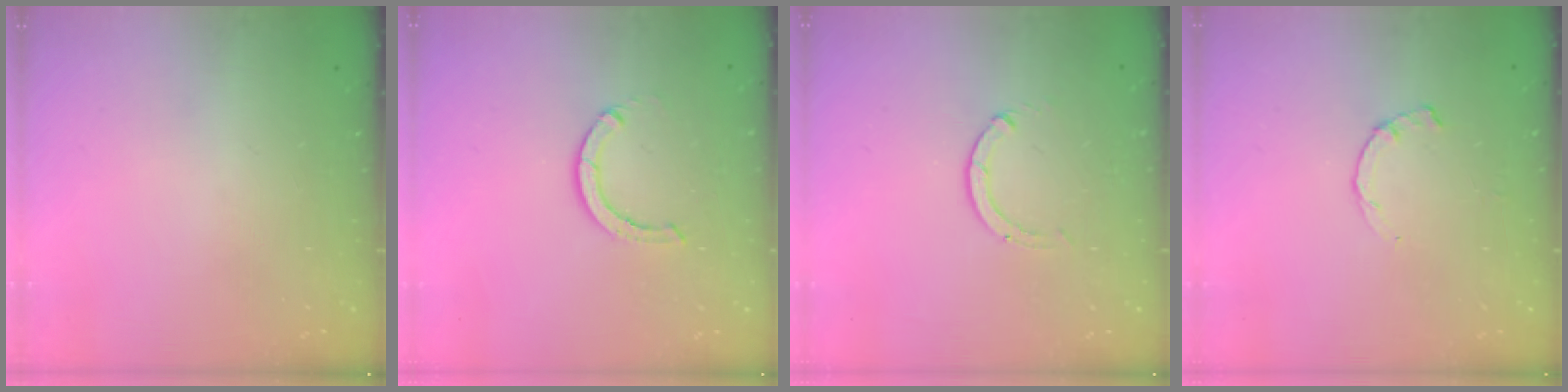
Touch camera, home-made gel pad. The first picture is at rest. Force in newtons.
{"total": 3.4, "press": 3.4, "slide": 0.3}
{"total": 0.0}
{"total": 1.2, "press": 1.1, "slide": 0.3}